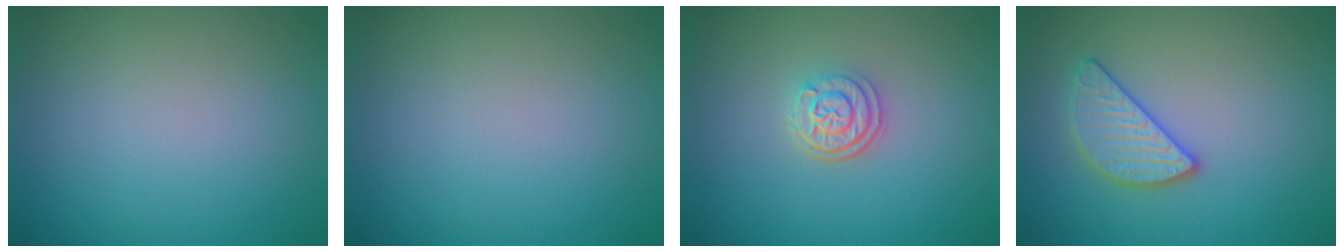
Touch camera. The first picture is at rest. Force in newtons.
{"total": 0.0}
{"total": 2.8, "press": 2.4, "slide": 1.4}
{"total": 2.7, "press": 2.7, "slide": 0.1}